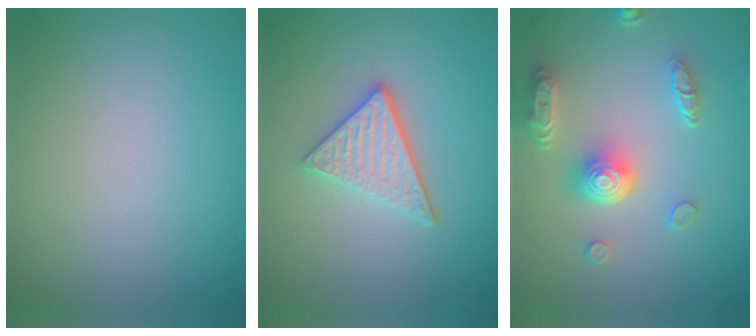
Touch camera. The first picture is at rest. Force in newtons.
{"total": 3.6, "press": 3.0, "slide": 2.0}
{"total": 5.2, "press": 4.0, "slide": 3.2}